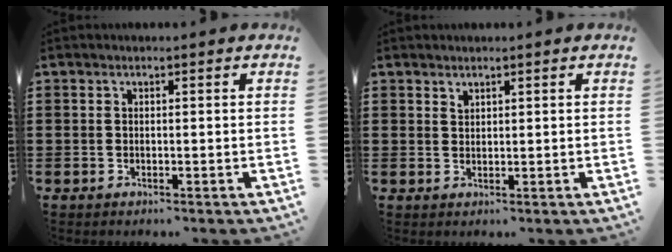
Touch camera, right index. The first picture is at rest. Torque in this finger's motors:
{"motor_torque": [-0.30, 0.27, -0.01, -0.01]}